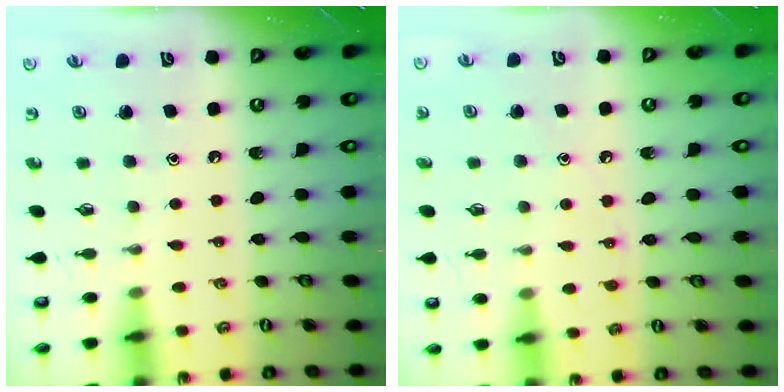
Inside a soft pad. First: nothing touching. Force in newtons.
{"total": 5.0, "press": 4.9, "slide": 1.0}